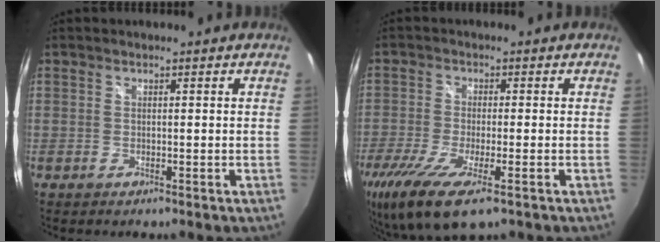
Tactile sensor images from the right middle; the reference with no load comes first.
{"total": 13.7, "force": [-7.8, 3.7, 10.7], "torque": [-0.228, -0.060, -0.135]}